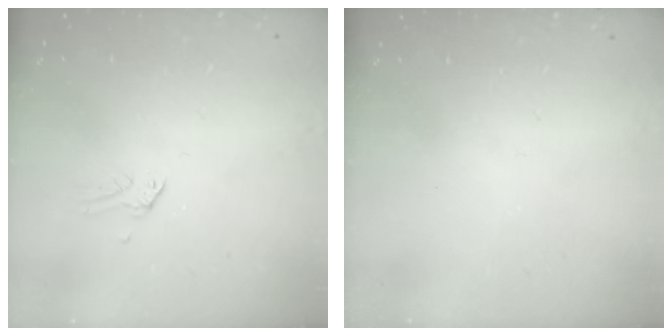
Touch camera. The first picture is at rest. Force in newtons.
{"total": 0.0}